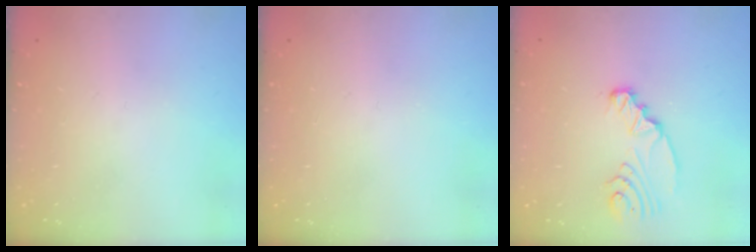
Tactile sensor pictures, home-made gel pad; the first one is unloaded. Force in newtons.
{"total": 0.0}
{"total": 4.5, "press": 4.5, "slide": 0.4}